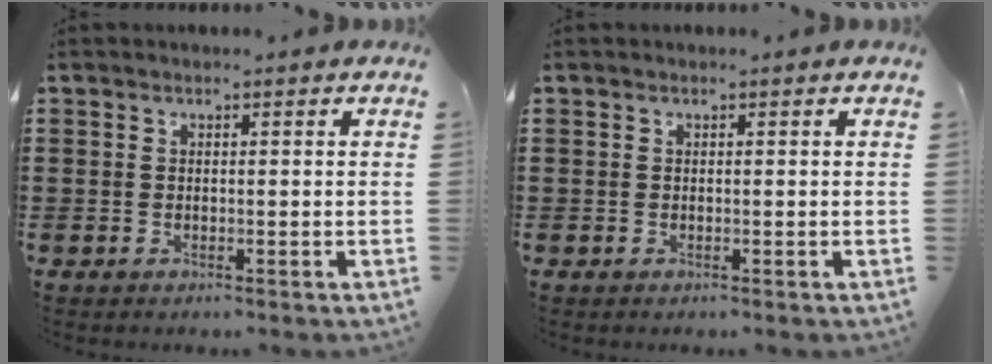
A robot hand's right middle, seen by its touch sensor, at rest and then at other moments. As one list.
[{"total": 0.0}]